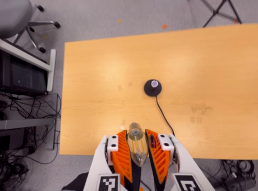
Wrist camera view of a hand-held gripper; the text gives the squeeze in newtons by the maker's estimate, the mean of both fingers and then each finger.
{"total": 22.4, "left": 25.0, "right": 19.8}